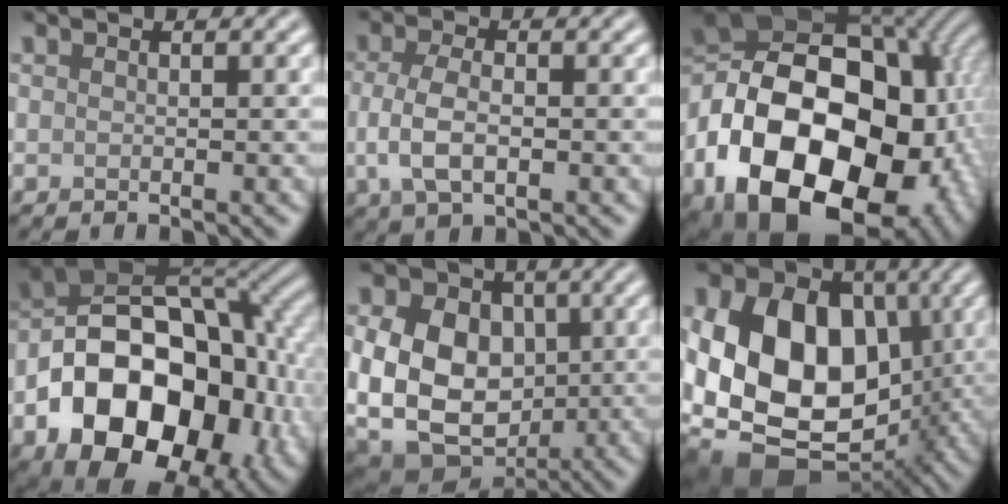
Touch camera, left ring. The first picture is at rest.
{"total": 4.1, "force": [-0.5, 2.1, 3.5], "torque": [-0.082, -0.004, -0.010]}
{"total": 21.8, "force": [-5.9, 14.8, 14.9], "torque": [-0.296, -0.016, -0.088]}
{"total": 19.0, "force": [-5.6, 12.7, 13.0], "torque": [-0.218, -0.033, -0.083]}
{"total": 15.8, "force": [0.7, 12.4, 9.8], "torque": [-0.185, 0.015, -0.005]}
{"total": 16.4, "force": [-0.6, 11.7, 11.4], "torque": [-0.202, -0.004, -0.015]}